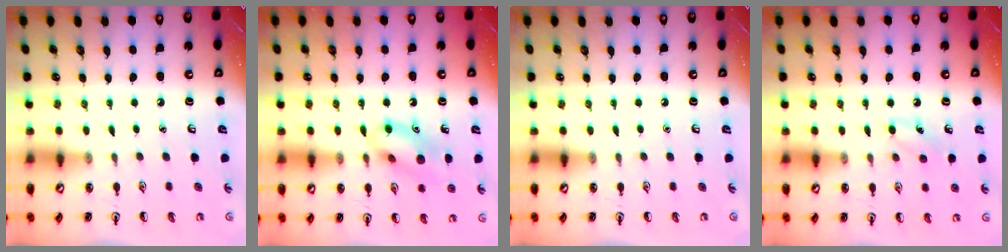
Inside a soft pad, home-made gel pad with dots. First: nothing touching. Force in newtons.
{"total": 12.4, "press": 12.4, "slide": 0.8}
{"total": 0.0}
{"total": 4.7, "press": 4.5, "slide": 1.5}